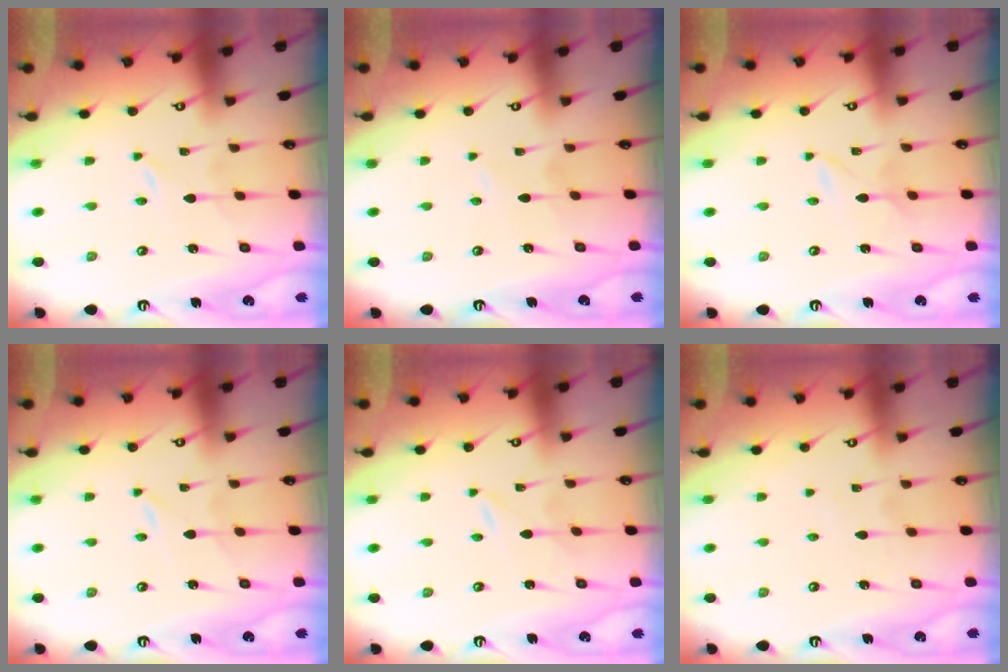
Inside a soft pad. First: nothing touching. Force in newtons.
{"total": 2.1, "press": 2.1, "slide": 0.2}
{"total": 2.3, "press": 2.3, "slide": 0.3}
{"total": 0.0}
{"total": 0.0}
{"total": 2.7, "press": 2.7, "slide": 0.2}